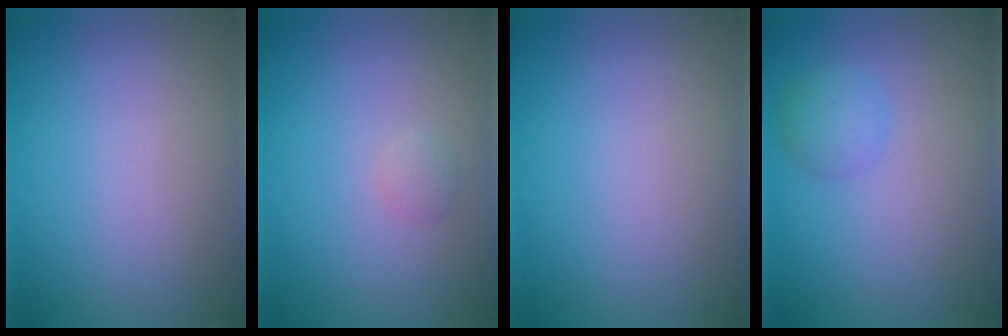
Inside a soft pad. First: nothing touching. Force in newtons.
{"total": 0.8, "press": 0.8, "slide": 0.0}
{"total": 0.0}
{"total": 1.8, "press": 1.8, "slide": 0.1}